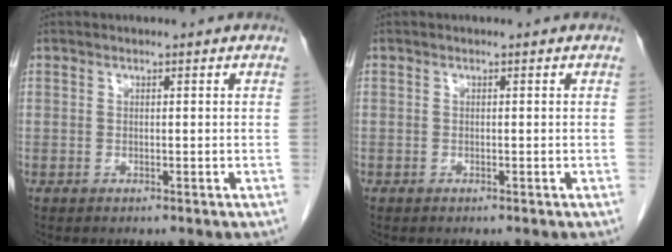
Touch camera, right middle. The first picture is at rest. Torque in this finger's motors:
{"motor_torque": [0.04, -0.27, 0.05, 0.00]}